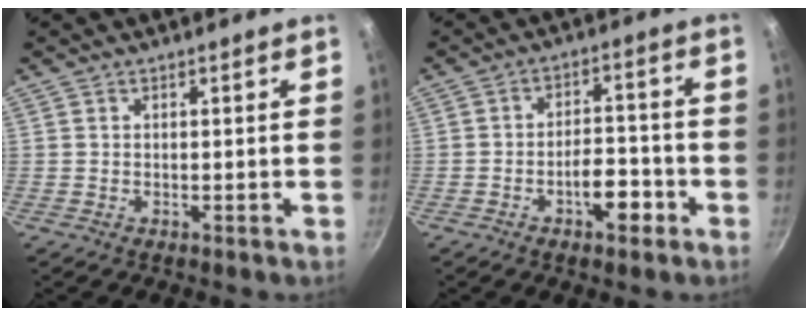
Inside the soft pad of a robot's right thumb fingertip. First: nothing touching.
{"total": 7.3, "force": [-3.5, 3.5, 5.4], "torque": [-0.062, 0.032, -0.055]}